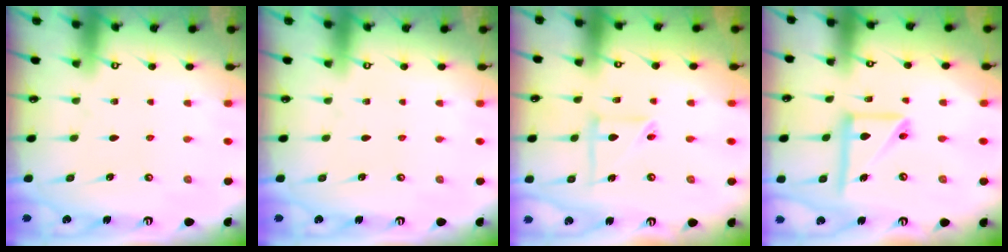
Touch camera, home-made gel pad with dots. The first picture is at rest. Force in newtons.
{"total": 0.0}
{"total": 7.2, "press": 7.2, "slide": 0.6}
{"total": 13.2, "press": 13.1, "slide": 1.6}